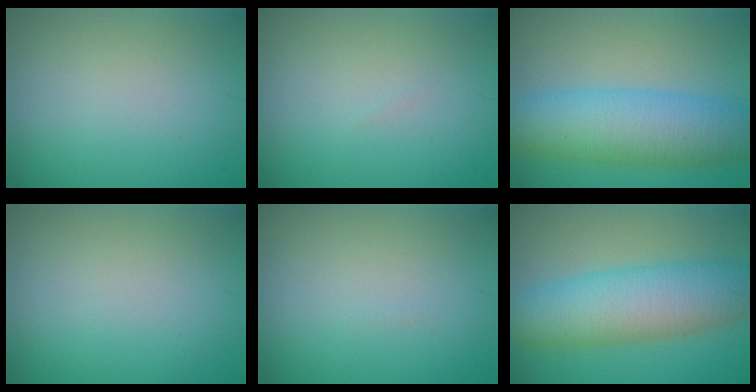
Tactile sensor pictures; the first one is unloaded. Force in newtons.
{"total": 0.0}
{"total": 8.2, "press": 8.2, "slide": 0.2}
{"total": 0.0}
{"total": 0.0}
{"total": 8.4, "press": 8.4, "slide": 0.2}